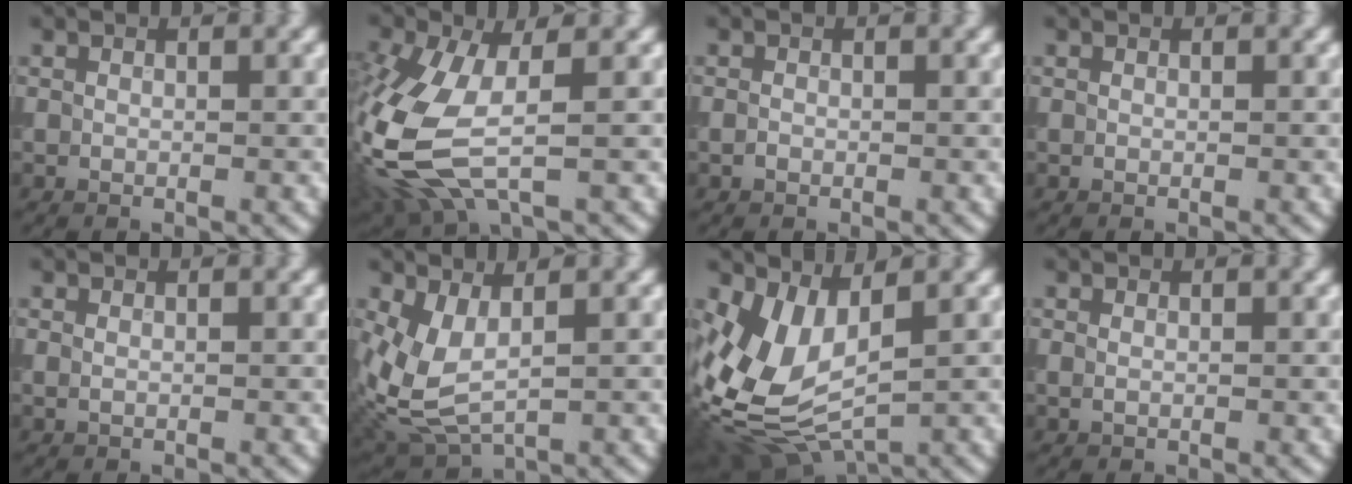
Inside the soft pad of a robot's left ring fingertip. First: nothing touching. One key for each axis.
{"total": 9.0, "fx": -1.7, "fy": 4.3, "fz": 7.8, "tx": -0.209, "ty": -0.011, "tz": -0.040}
{"total": 0.6, "fx": -0.2, "fy": 0.4, "fz": 0.3, "tx": -0.004, "ty": 0.000, "tz": -0.007}
{"total": 0.0}
{"total": 0.0}
{"total": 5.5, "fx": 0.2, "fy": 2.7, "fz": 4.7, "tx": -0.126, "ty": -0.009, "tz": 0.008}
{"total": 7.4, "fx": -0.2, "fy": 4.4, "fz": 5.9, "tx": -0.147, "ty": -0.015, "tz": -0.001}
{"total": 0.0}